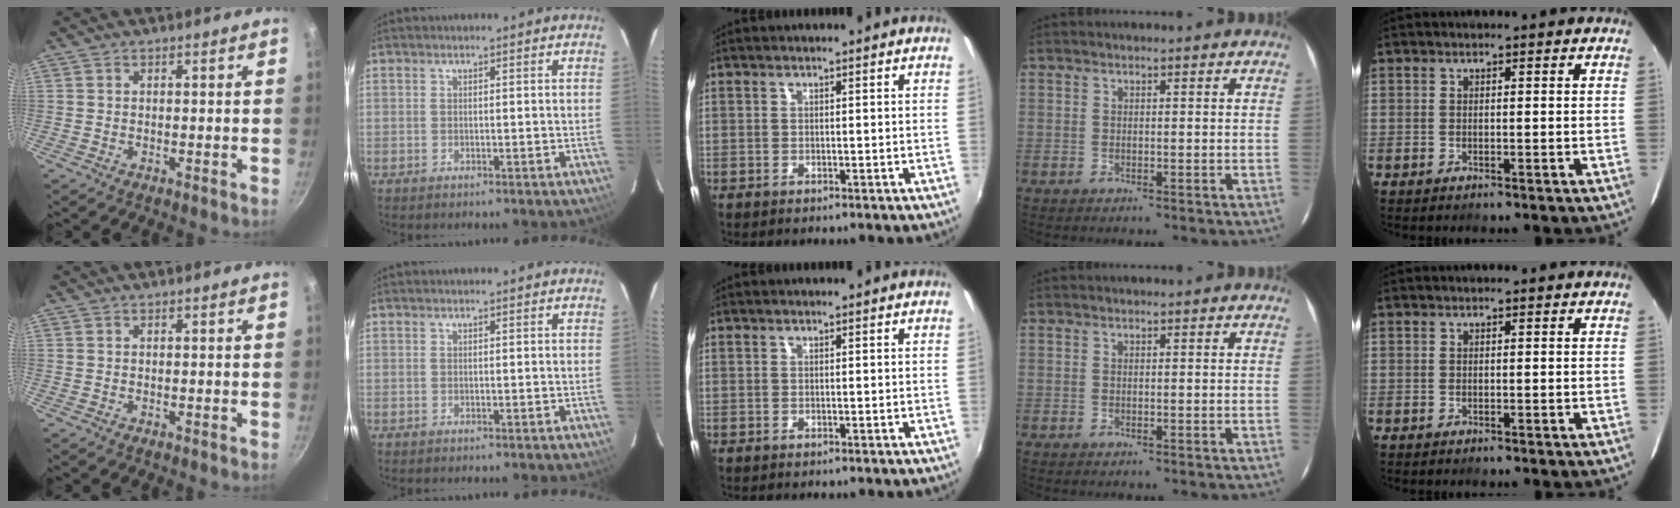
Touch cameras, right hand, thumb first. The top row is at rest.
{}